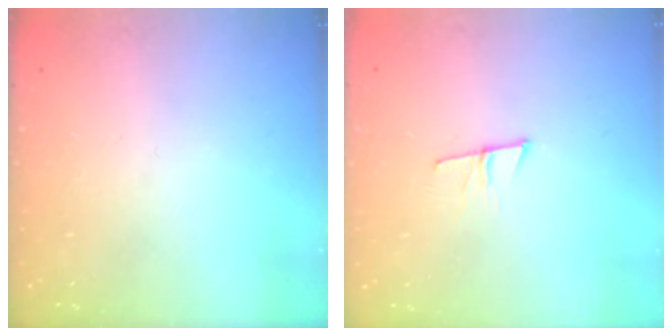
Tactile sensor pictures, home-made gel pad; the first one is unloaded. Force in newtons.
{"total": 6.0, "press": 5.9, "slide": 1.0}